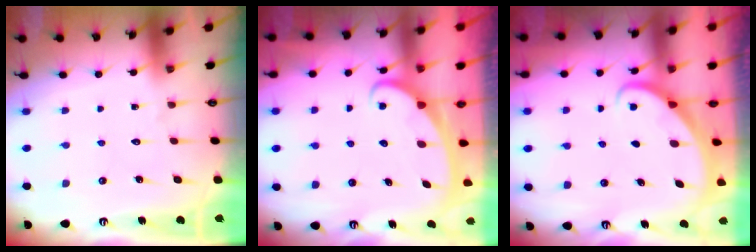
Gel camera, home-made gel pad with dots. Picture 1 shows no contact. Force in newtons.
{"total": 2.6, "press": 2.6, "slide": 0.3}
{"total": 2.3, "press": 2.3, "slide": 0.1}